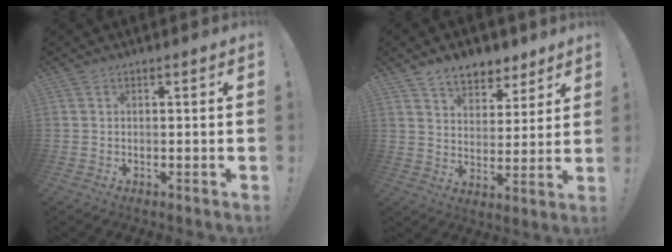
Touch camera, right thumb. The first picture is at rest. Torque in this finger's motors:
{"motor_torque": [-0.33, 0.71, -0.04, 0.26, 0.00]}